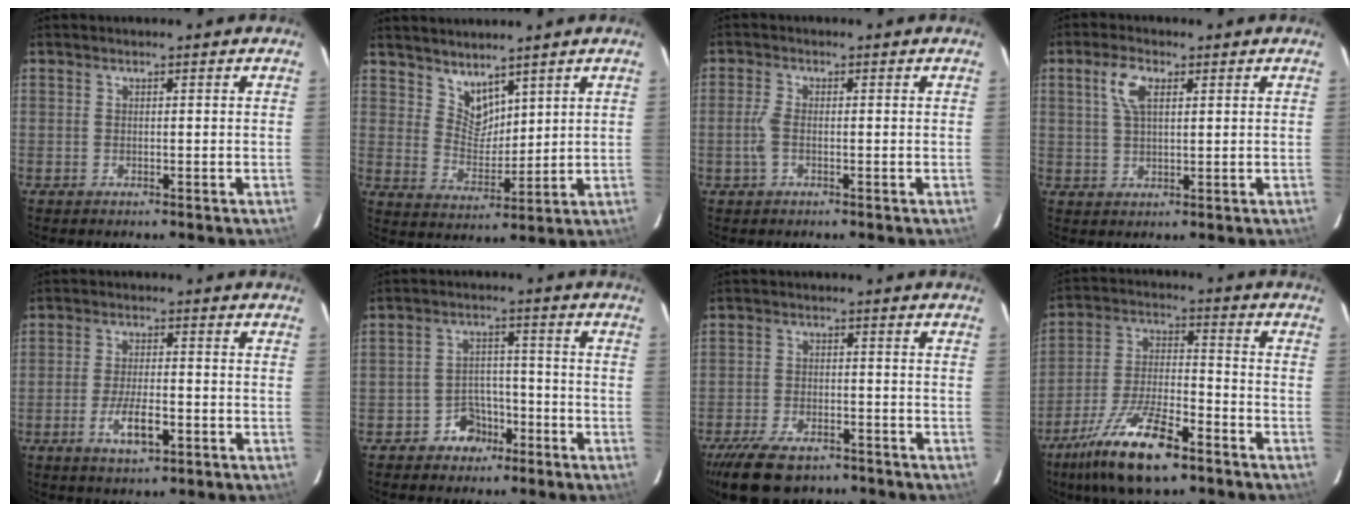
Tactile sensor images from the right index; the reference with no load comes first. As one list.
[{"total": 6.0, "force": [4.9, 3.0, 1.7], "torque": [-0.020, -0.002, 0.098]}, {"total": 2.9, "force": [-0.8, 1.4, 2.5], "torque": [-0.060, 0.002, -0.017]}, {"total": 5.1, "force": [2.0, 2.3, 4.1], "torque": [-0.081, 0.011, 0.039]}, {"total": 6.8, "force": [-2.9, 2.1, 5.8], "torque": [-0.119, -0.009, -0.049]}, {"total": 6.1, "force": [-4.0, 4.4, 1.6], "torque": [-0.040, 0.020, -0.056]}, {"total": 12.5, "force": [-9.5, 5.3, 6.1], "torque": [-0.148, -0.020, -0.159]}, {"total": 16.2, "force": [-10.6, 5.1, 11.1], "torque": [-0.230, -0.024, -0.195]}]